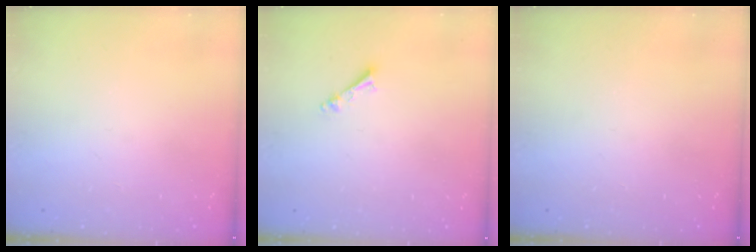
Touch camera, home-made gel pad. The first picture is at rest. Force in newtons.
{"total": 3.3, "press": 3.3, "slide": 0.1}
{"total": 0.0}